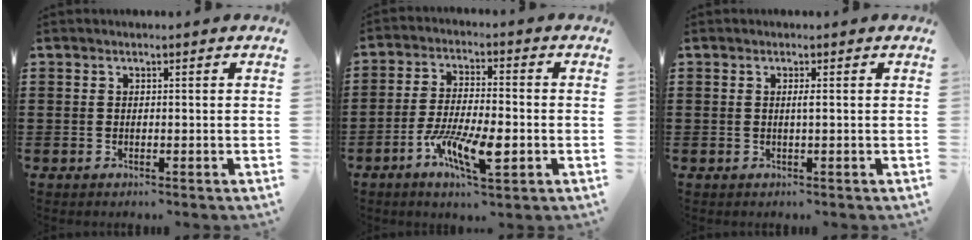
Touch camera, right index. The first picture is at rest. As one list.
[{"total": 9.5, "force": [-4.0, 2.7, 8.2], "torque": [-0.167, -0.009, -0.071]}, {"total": 0.9, "force": [0.1, -0.1, 0.9], "torque": [-0.018, -0.003, 0.001]}]